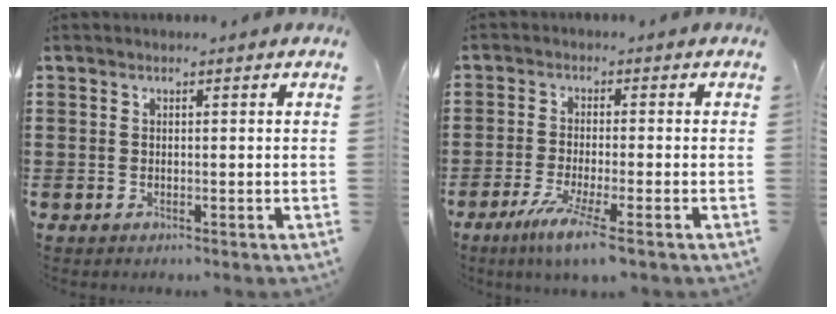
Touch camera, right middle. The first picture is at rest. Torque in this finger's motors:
{"motor_torque": [1.67, -0.17, 0.49, 0.16]}